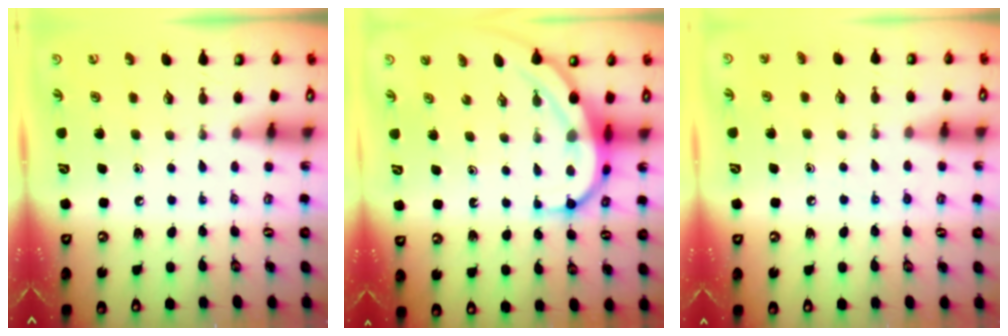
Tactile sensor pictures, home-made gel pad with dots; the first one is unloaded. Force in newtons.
{"total": 8.4, "press": 8.3, "slide": 0.7}
{"total": 5.7, "press": 5.6, "slide": 1.1}